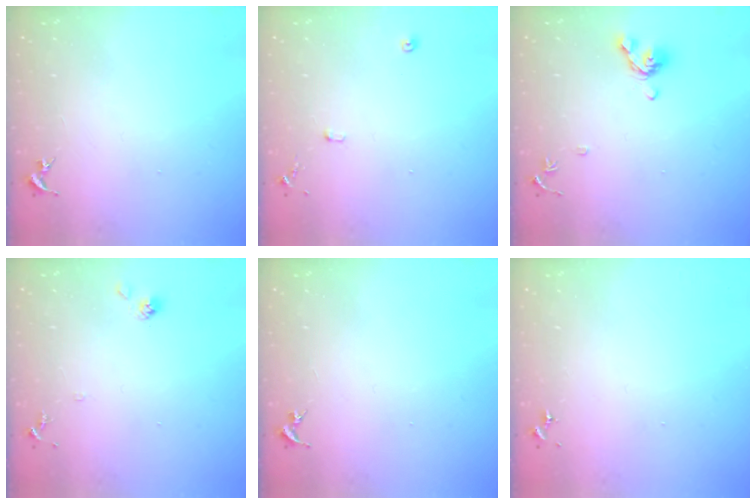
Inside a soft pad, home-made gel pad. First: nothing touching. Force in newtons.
{"total": 7.4, "press": 7.4, "slide": 0.8}
{"total": 8.4, "press": 8.3, "slide": 1.5}
{"total": 7.3, "press": 7.3, "slide": 0.4}
{"total": 0.0}
{"total": 0.0}